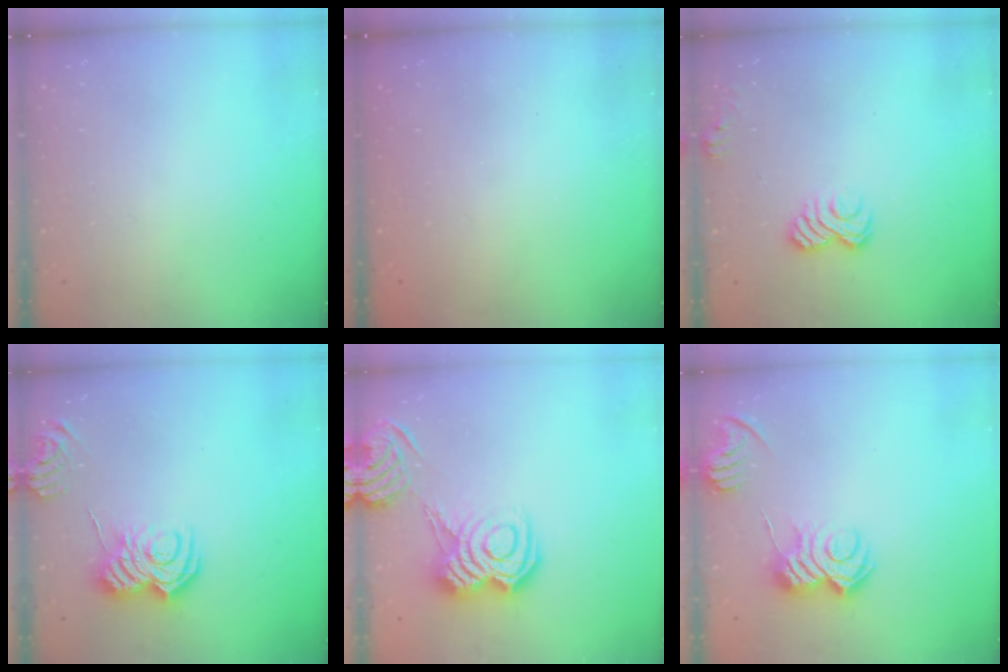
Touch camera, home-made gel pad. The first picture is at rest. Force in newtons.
{"total": 2.4, "press": 2.3, "slide": 0.8}
{"total": 6.0, "press": 5.8, "slide": 1.3}
{"total": 10.1, "press": 10.1, "slide": 0.9}
{"total": 9.6, "press": 9.5, "slide": 1.1}
{"total": 9.8, "press": 9.8, "slide": 0.2}